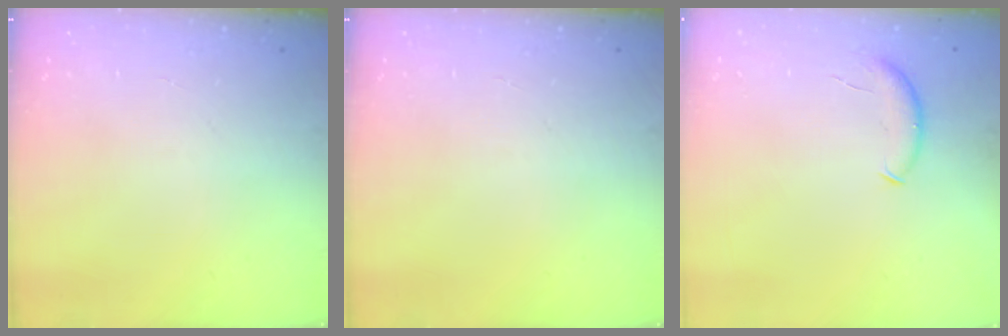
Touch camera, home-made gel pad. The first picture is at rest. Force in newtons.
{"total": 0.0}
{"total": 6.8, "press": 6.8, "slide": 0.6}